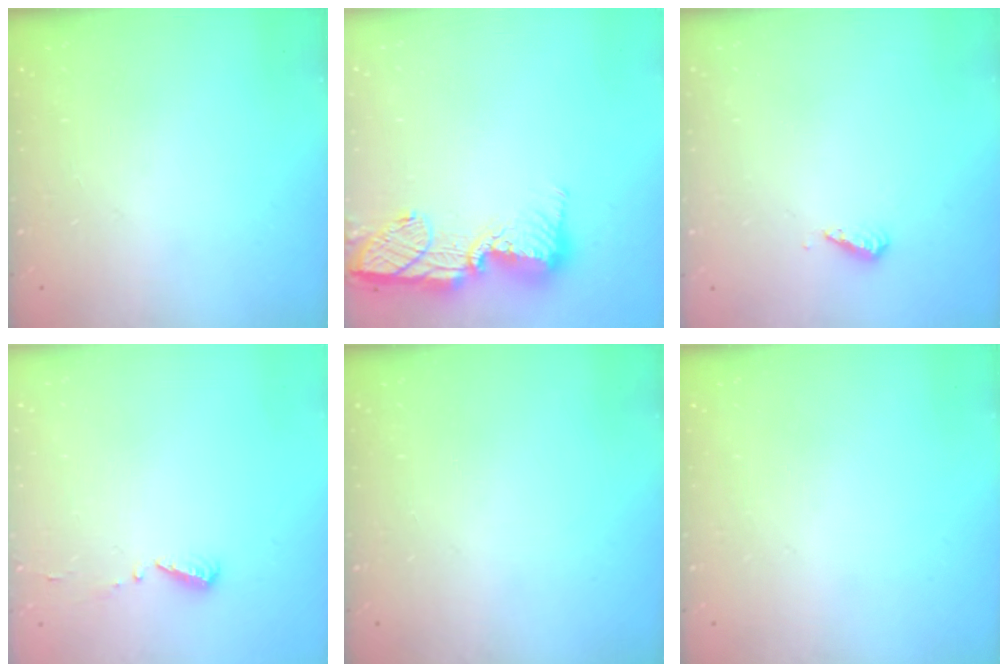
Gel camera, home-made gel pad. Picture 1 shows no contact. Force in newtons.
{"total": 16.3, "press": 16.3, "slide": 1.3}
{"total": 3.1, "press": 3.0, "slide": 0.7}
{"total": 4.7, "press": 4.7, "slide": 0.4}
{"total": 0.0}
{"total": 0.0}